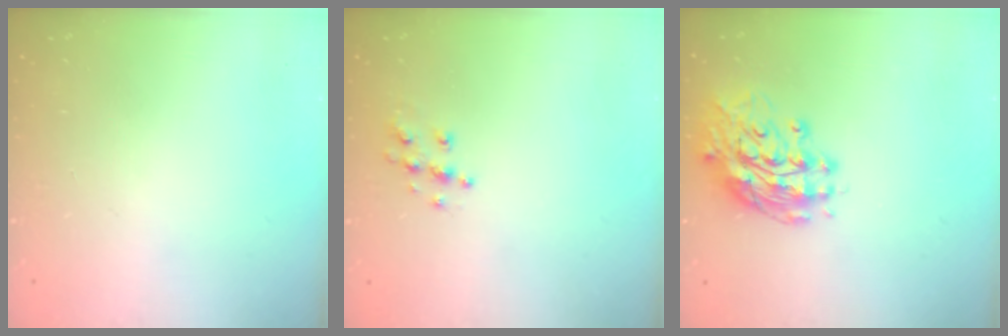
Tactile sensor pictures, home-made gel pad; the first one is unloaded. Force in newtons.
{"total": 6.2, "press": 6.2, "slide": 0.2}
{"total": 14.0, "press": 14.0, "slide": 1.3}